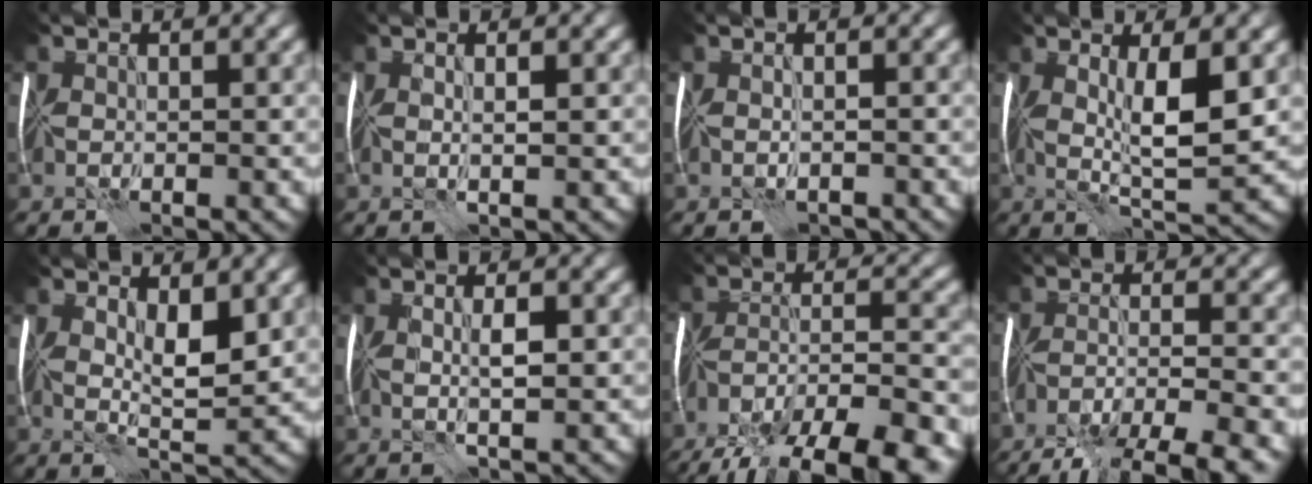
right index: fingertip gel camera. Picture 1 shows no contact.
{"total": 1.2, "force": [0.4, 0.0, 1.1], "torque": [-0.015, 0.000, 0.007]}
{"total": 1.3, "force": [-1.0, 0.3, 0.7], "torque": [-0.013, -0.008, -0.013]}
{"total": 5.9, "force": [0.9, 1.3, 5.6], "torque": [-0.101, -0.007, 0.018]}
{"total": 3.4, "force": [1.2, 1.0, 3.0], "torque": [-0.057, -0.004, 0.023]}
{"total": 2.0, "force": [0.4, 0.1, 2.0], "torque": [-0.039, 0.003, 0.008]}
{"total": 14.9, "force": [-11.4, 4.8, 8.2], "torque": [-0.138, -0.016, -0.157]}
{"total": 9.1, "force": [-7.0, 1.9, 5.5], "torque": [-0.088, -0.016, -0.105]}